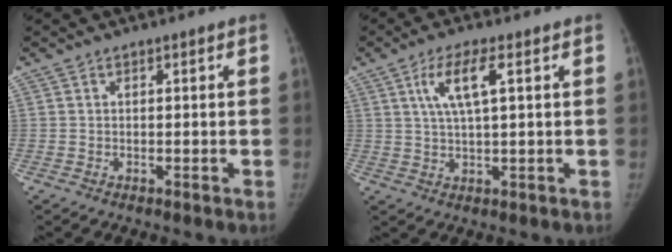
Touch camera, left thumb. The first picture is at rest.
{"total": 6.6, "force": [2.2, 1.4, 6.1], "torque": [-0.129, 0.002, 0.045]}